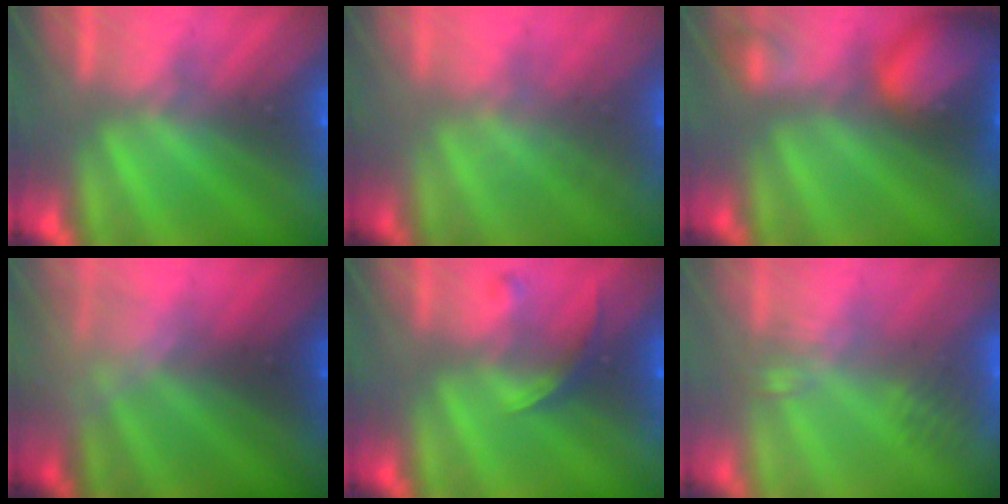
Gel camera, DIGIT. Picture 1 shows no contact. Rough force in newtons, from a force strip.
{"total": 1.7}
{"total": 7.6}
{"total": 2.3}
{"total": 2.2}
{"total": 2.6}